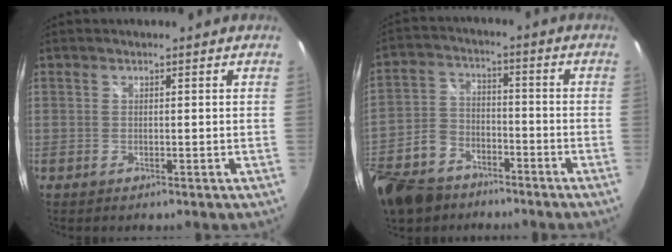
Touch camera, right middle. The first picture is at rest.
{"total": 17.3, "force": [-11.3, 10.6, 7.7], "torque": [-0.209, -0.001, -0.203]}